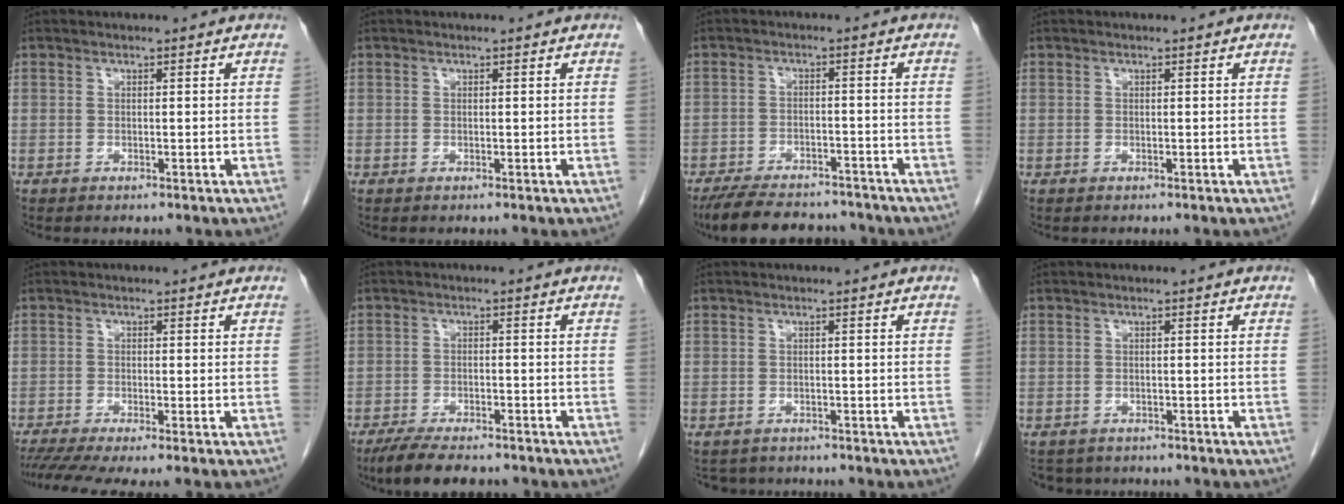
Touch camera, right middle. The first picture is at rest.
{"total": 0.0}
{"total": 12.8, "force": [-11.2, 3.9, 4.7], "torque": [-0.081, 0.002, -0.161]}
{"total": 0.0}
{"total": 6.2, "force": [-4.9, 0.1, 3.9], "torque": [-0.062, -0.011, -0.082]}
{"total": 8.3, "force": [-6.9, 2.2, 4.1], "torque": [-0.067, -0.013, -0.110]}
{"total": 3.3, "force": [-3.0, 1.4, 0.0], "torque": [0.001, -0.002, -0.043]}
{"total": 4.1, "force": [-3.7, 1.8, 0.2], "torque": [0.001, -0.001, -0.052]}